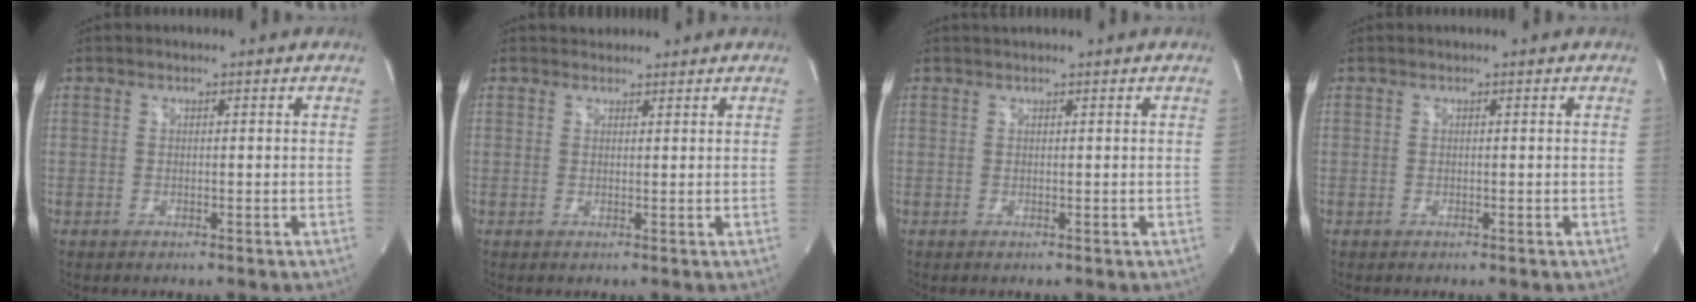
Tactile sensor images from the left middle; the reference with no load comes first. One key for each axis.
{"total": 2.1, "fx": 1.9, "fy": 1.0, "fz": 0.0, "tx": 0.002, "ty": 0.015, "tz": 0.028}
{"total": 1.0, "fx": 1.0, "fy": 0.0, "fz": 0.3, "tx": -0.006, "ty": 0.017, "tz": 0.022}
{"total": 0.0}